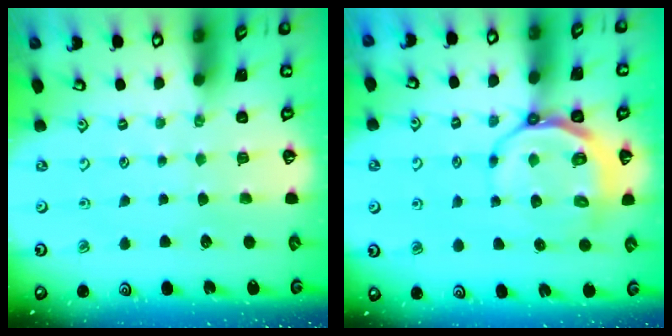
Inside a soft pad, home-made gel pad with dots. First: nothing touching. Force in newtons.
{"total": 8.7, "press": 8.1, "slide": 3.1}